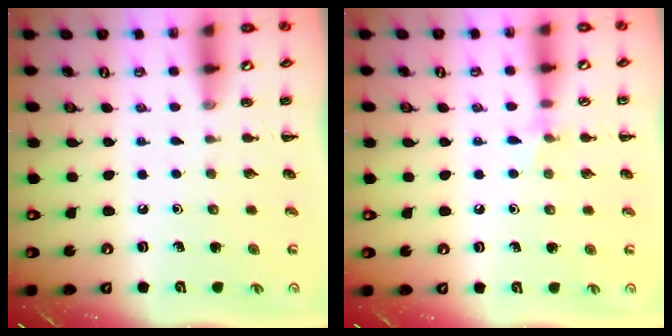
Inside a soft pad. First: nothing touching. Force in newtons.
{"total": 5.7, "press": 5.4, "slide": 1.9}